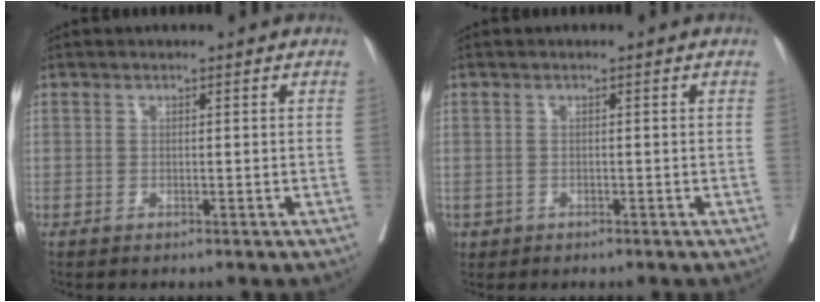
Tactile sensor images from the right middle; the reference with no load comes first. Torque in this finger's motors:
{"motor_torque": [-0.39, -0.29, 0.04, -0.01]}